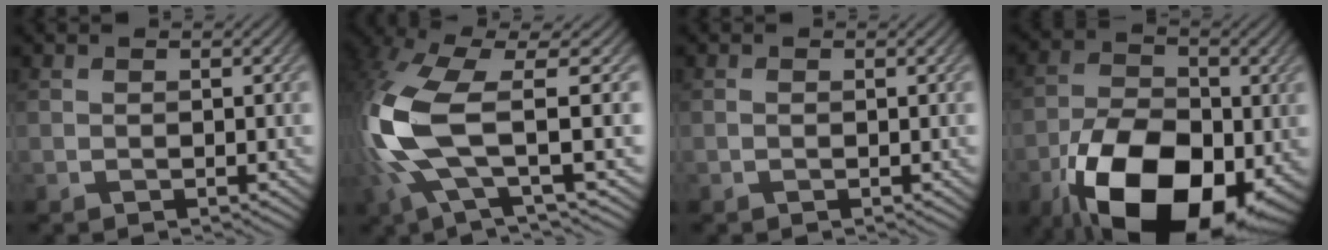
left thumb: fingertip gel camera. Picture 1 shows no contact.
{"total": 12.8, "force": [-0.7, 4.3, 12.0], "torque": [-0.291, -0.006, -0.018]}
{"total": 0.0}
{"total": 18.4, "force": [-7.7, 10.6, 13.0], "torque": [-0.231, -0.035, -0.129]}